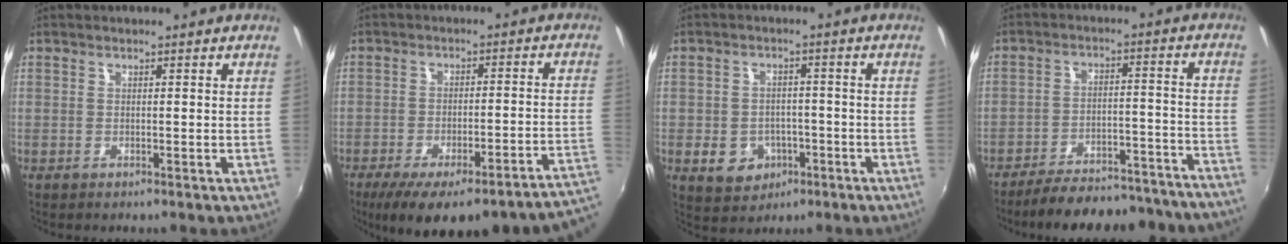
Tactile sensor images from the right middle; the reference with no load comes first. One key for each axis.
{"total": 16.8, "fx": -12.0, "fy": 1.8, "fz": 11.7, "tx": -0.150, "ty": -0.033, "tz": -0.157}
{"total": 7.8, "fx": -3.1, "fy": 6.4, "fz": 3.3, "tx": -0.089, "ty": 0.006, "tz": -0.034}
{"total": 24.3, "fx": -22.5, "fy": 3.4, "fz": 8.6, "tx": -0.139, "ty": -0.011, "tz": -0.288}